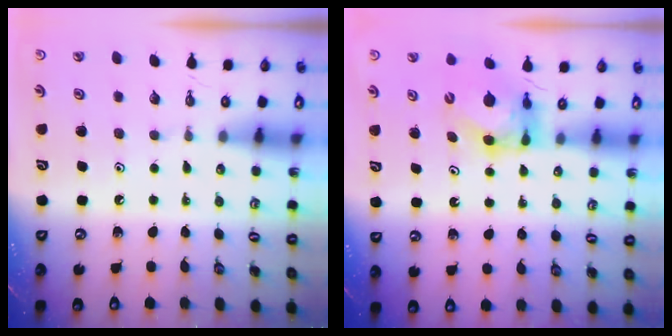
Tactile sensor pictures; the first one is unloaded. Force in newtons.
{"total": 6.0, "press": 6.0, "slide": 0.3}